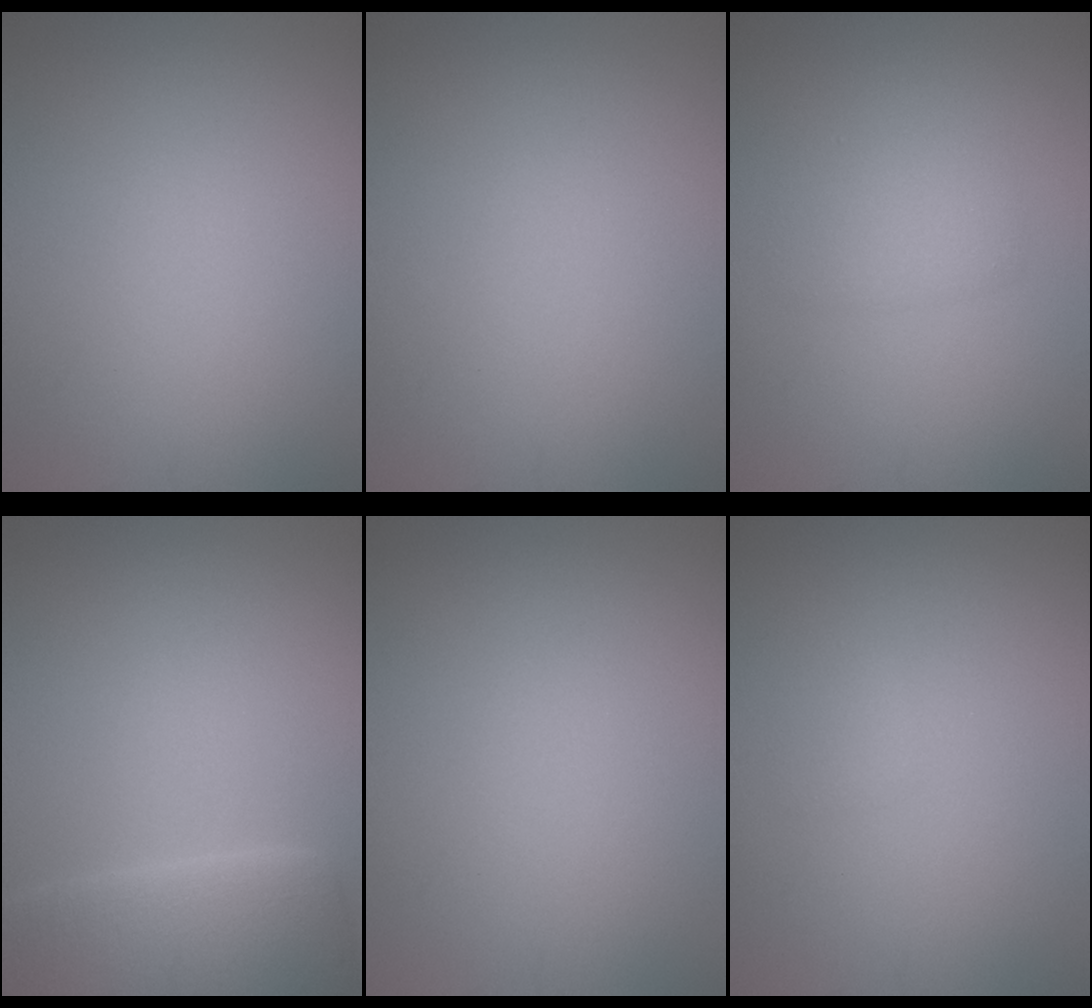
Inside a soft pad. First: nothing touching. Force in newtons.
{"total": 0.0}
{"total": 2.4, "press": 2.4, "slide": 0.1}
{"total": 7.2, "press": 7.1, "slide": 0.3}
{"total": 0.0}
{"total": 0.8, "press": 0.8, "slide": 0.0}